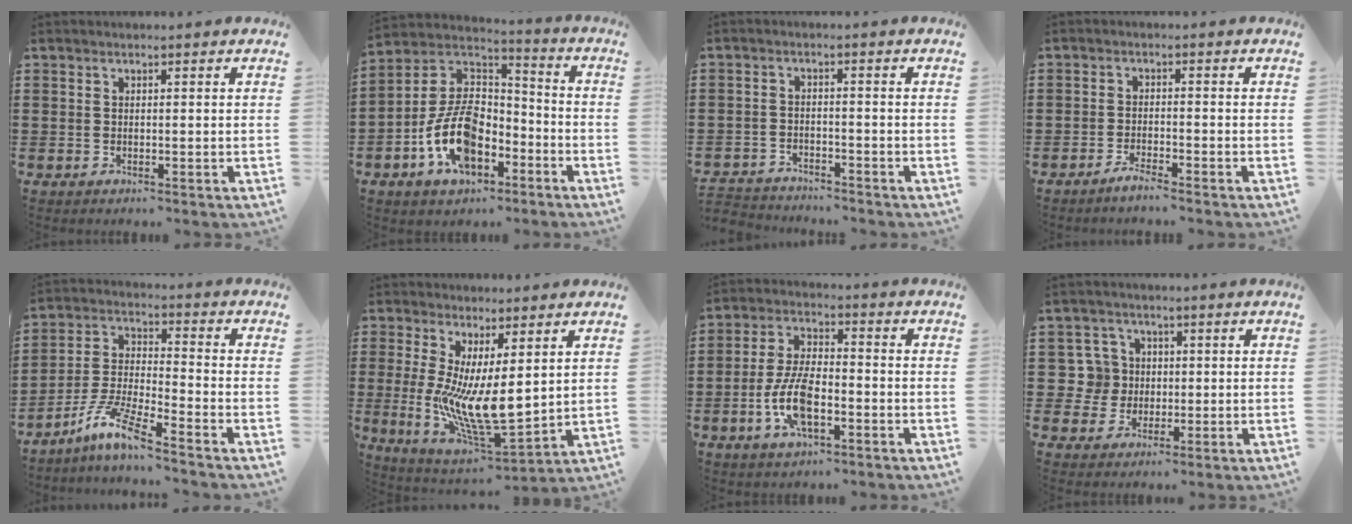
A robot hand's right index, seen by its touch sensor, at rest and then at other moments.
{"total": 11.6, "force": [-4.7, 7.0, 8.0], "torque": [-0.191, 0.005, -0.094]}
{"total": 2.8, "force": [-2.8, 0.2, -0.2], "torque": [-0.006, -0.003, -0.060]}
{"total": 2.0, "force": [-1.9, -0.2, 0.7], "torque": [-0.014, -0.002, -0.034]}
{"total": 8.5, "force": [-6.7, 0.2, 5.3], "torque": [-0.133, -0.018, -0.137]}
{"total": 9.9, "force": [0.4, 3.3, 9.3], "torque": [-0.174, -0.035, 0.011]}
{"total": 8.9, "force": [-2.8, 3.9, 7.5], "torque": [-0.173, -0.005, -0.056]}
{"total": 5.3, "force": [0.5, 5.0, 1.7], "torque": [-0.059, 0.014, 0.008]}